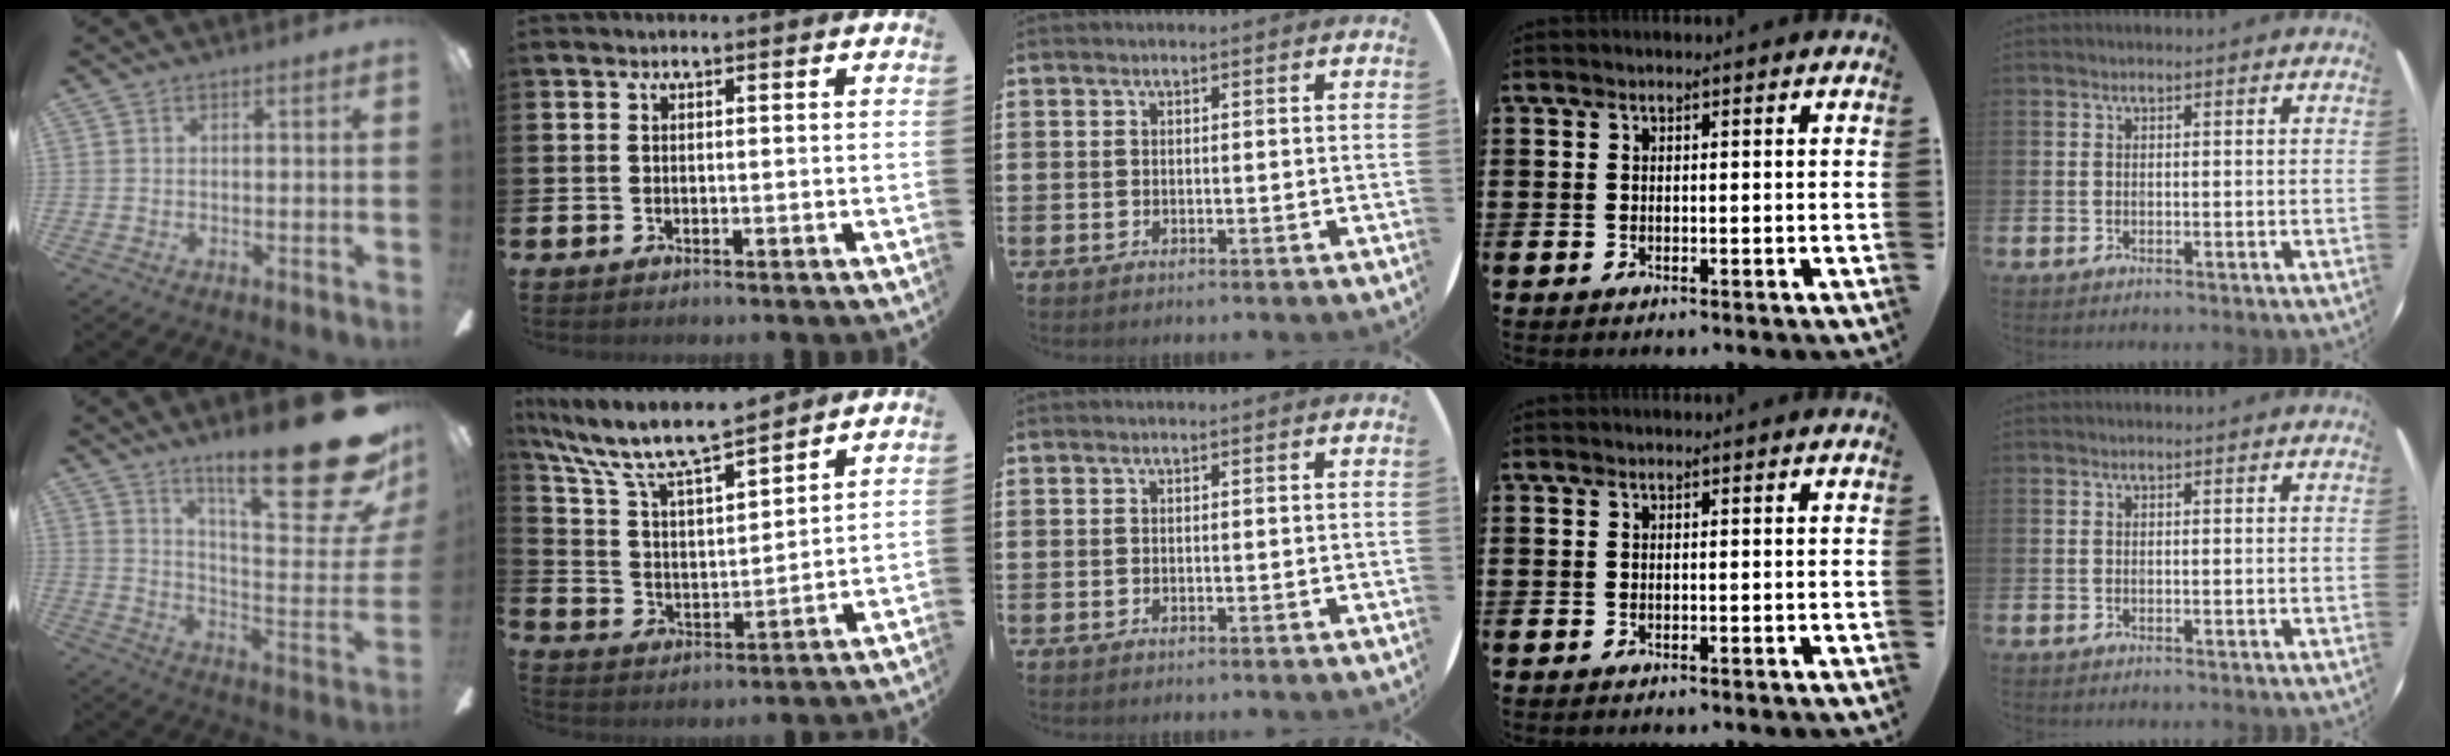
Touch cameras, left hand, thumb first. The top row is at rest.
{"thumb": {"total": 26.2, "force": [16.8, 5.8, 19.2], "torque": [-0.276, -0.120, 0.274]}, "index": {"total": 10.0, "force": [9.0, 1.7, 4.0], "torque": [-0.121, -0.053, 0.157]}}